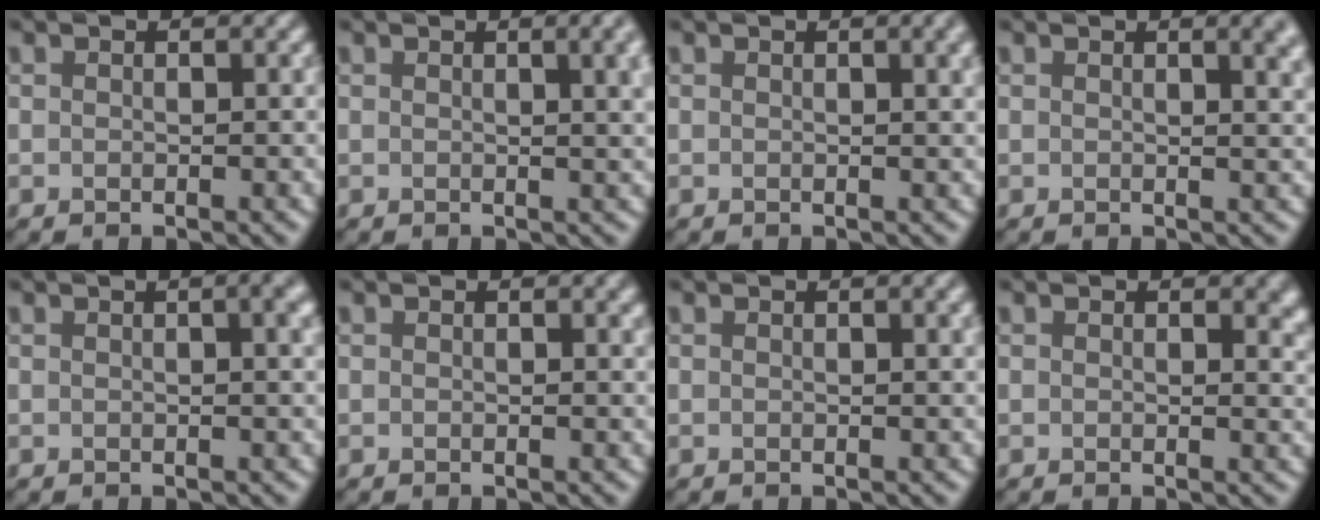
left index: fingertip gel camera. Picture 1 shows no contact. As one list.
[{"total": 5.0, "force": [1.5, 2.1, 4.3], "torque": [-0.026, 0.014, 0.015]}, {"total": 2.7, "force": [1.0, 0.9, 2.4], "torque": [-0.017, 0.007, 0.011]}, {"total": 3.4, "force": [1.5, 1.3, 2.7], "torque": [-0.014, 0.007, 0.017]}, {"total": 3.5, "force": [1.0, 1.3, 3.1], "torque": [-0.022, 0.011, 0.007]}, {"total": 0.6, "force": [0.3, 0.1, 0.5], "torque": [-0.003, 0.002, 0.004]}, {"total": 1.4, "force": [0.6, 0.4, 1.2], "torque": [-0.013, 0.004, 0.006]}, {"total": 1.6, "force": [0.6, 0.6, 1.3], "torque": [-0.010, -0.003, 0.009]}]